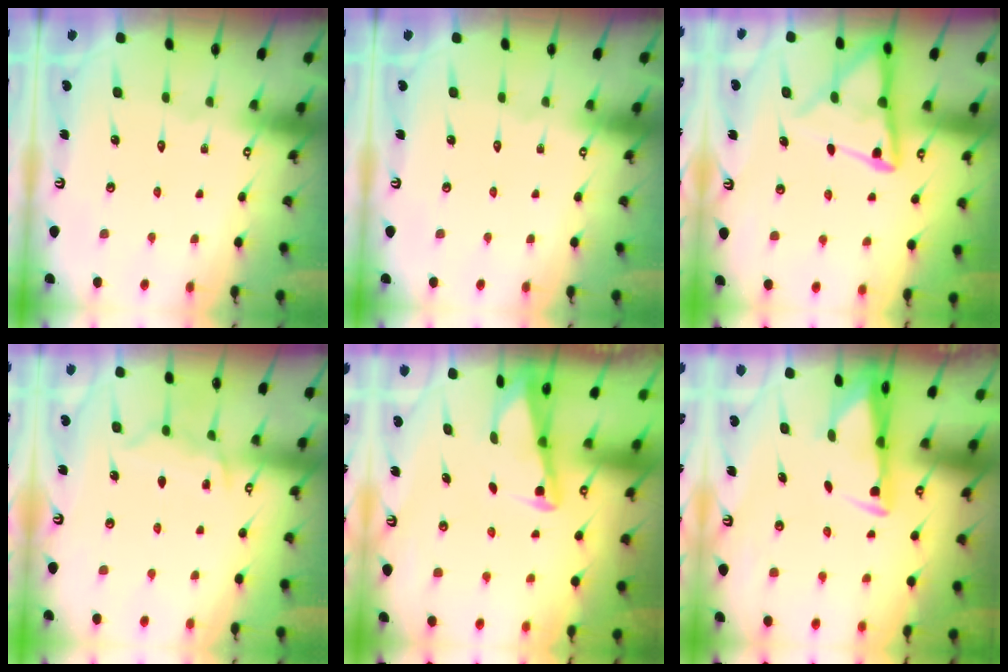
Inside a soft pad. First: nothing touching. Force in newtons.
{"total": 0.0}
{"total": 11.0, "press": 10.9, "slide": 1.2}
{"total": 8.5, "press": 8.4, "slide": 1.0}
{"total": 2.9, "press": 2.9, "slide": 0.4}
{"total": 3.1, "press": 3.0, "slide": 0.9}